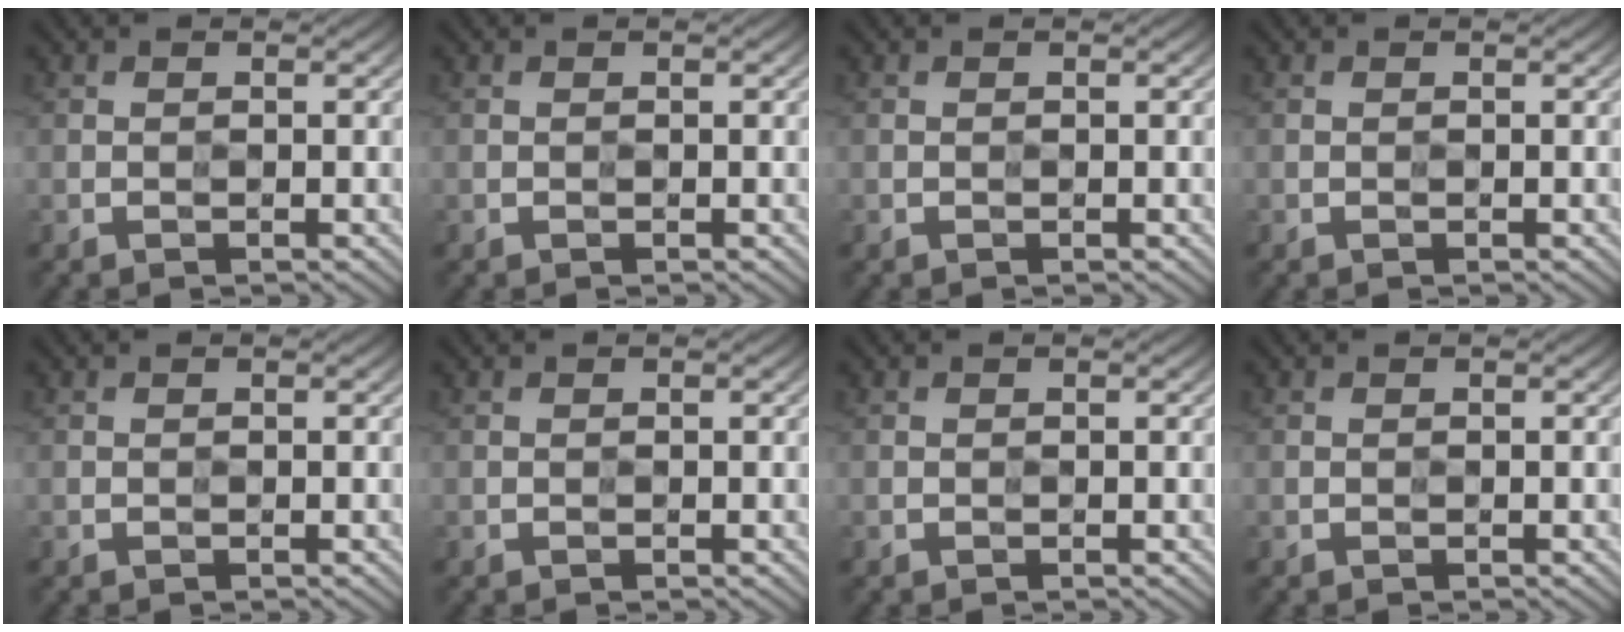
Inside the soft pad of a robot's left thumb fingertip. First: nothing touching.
{"total": 0.0}
{"total": 0.0}
{"total": 0.0}
{"total": 0.0}
{"total": 0.0}
{"total": 0.0}
{"total": 0.0}